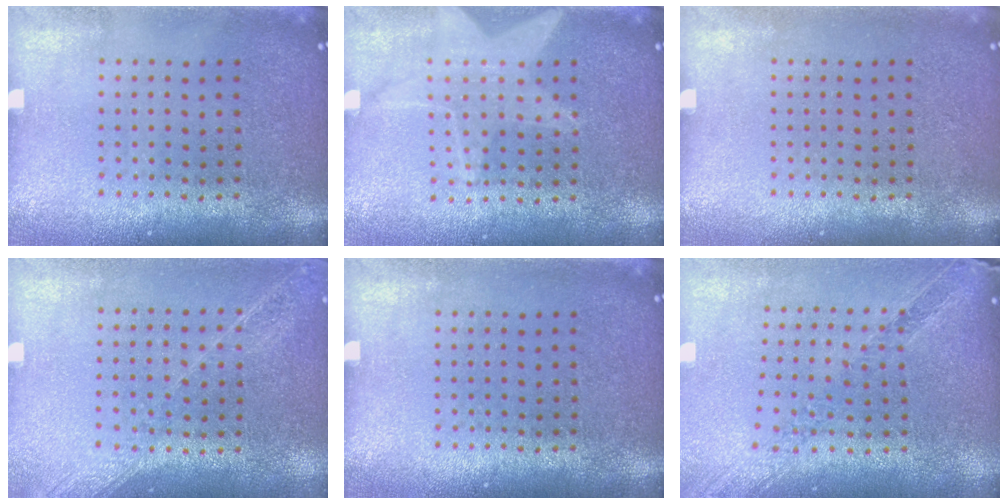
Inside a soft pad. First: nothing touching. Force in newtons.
{"total": 1.5, "press": 1.5, "slide": 0.3}
{"total": 0.0}
{"total": 1.3, "press": 1.3, "slide": 0.4}
{"total": 0.0}
{"total": 1.0, "press": 1.0, "slide": 0.1}